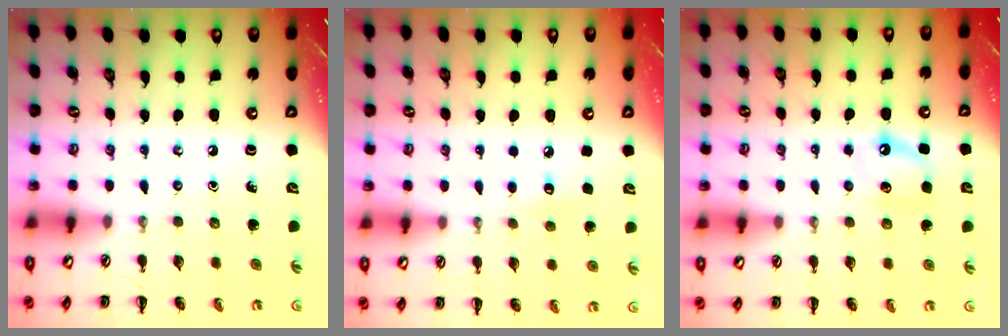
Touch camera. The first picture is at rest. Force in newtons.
{"total": 5.5, "press": 5.3, "slide": 1.3}
{"total": 5.1, "press": 4.9, "slide": 1.4}